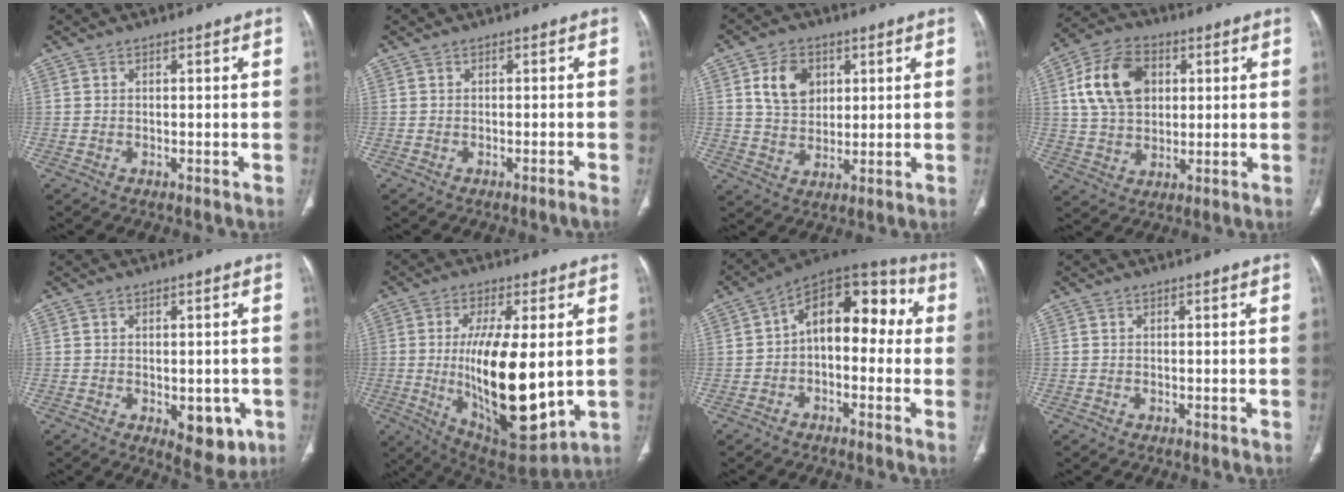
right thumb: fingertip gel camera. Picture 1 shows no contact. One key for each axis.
{"total": 1.3, "fx": -1.0, "fy": -0.4, "fz": 0.7, "tx": -0.017, "ty": 0.008, "tz": -0.011}
{"total": 8.7, "fx": 3.0, "fy": 6.4, "fz": 5.0, "tx": -0.061, "ty": -0.012, "tz": 0.058}
{"total": 13.8, "fx": 3.5, "fy": 9.7, "fz": 9.2, "tx": -0.149, "ty": 0.007, "tz": 0.061}
{"total": 7.5, "fx": -2.2, "fy": 4.1, "fz": 5.9, "tx": -0.047, "ty": -0.004, "tz": -0.015}
{"total": 21.0, "fx": -0.5, "fy": 7.7, "fz": 19.5, "tx": -0.323, "ty": -0.032, "tz": 0.012}
{"total": 14.8, "fx": 0.6, "fy": 8.9, "fz": 11.8, "tx": -0.126, "ty": 0.056, "tz": -0.009}
{"total": 0.0}